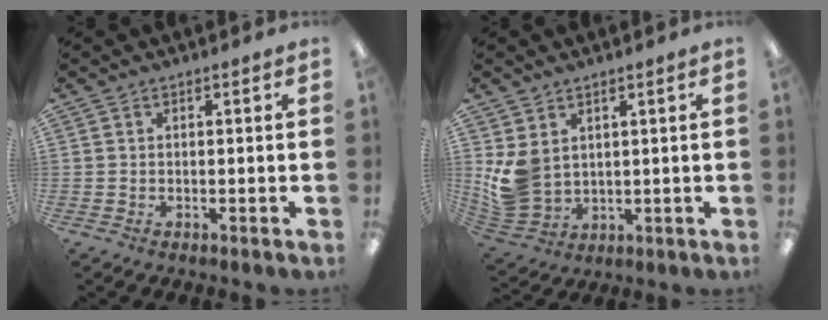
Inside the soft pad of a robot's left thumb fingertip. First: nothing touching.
{"total": 8.1, "force": [2.2, 6.3, 4.4], "torque": [-0.106, -0.012, 0.047]}